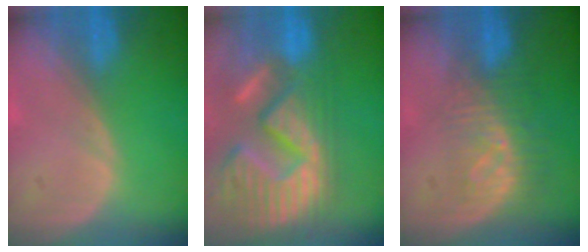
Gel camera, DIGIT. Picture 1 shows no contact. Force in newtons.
{"total": 15.4, "press": 12.8, "slide": 8.6}
{"total": 8.4, "press": 7.4, "slide": 3.9}